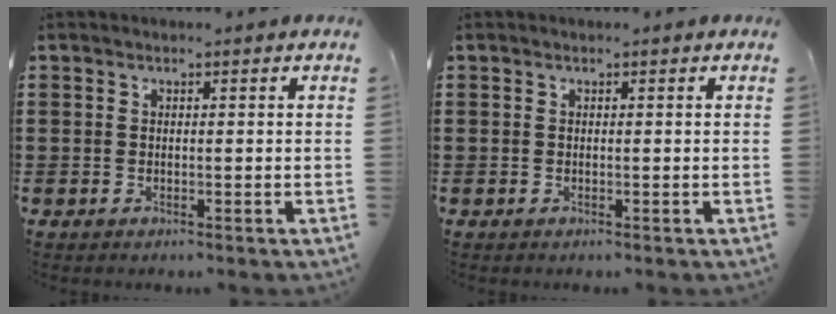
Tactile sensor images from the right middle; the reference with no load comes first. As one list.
[{"total": 0.0}]